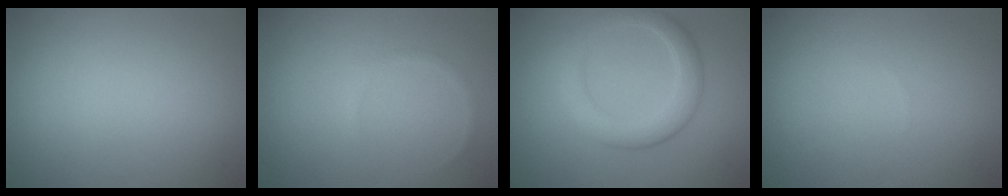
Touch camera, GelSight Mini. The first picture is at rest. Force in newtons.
{"total": 0.6, "press": 0.6, "slide": 0.1}
{"total": 4.0, "press": 3.9, "slide": 0.4}
{"total": 0.0}